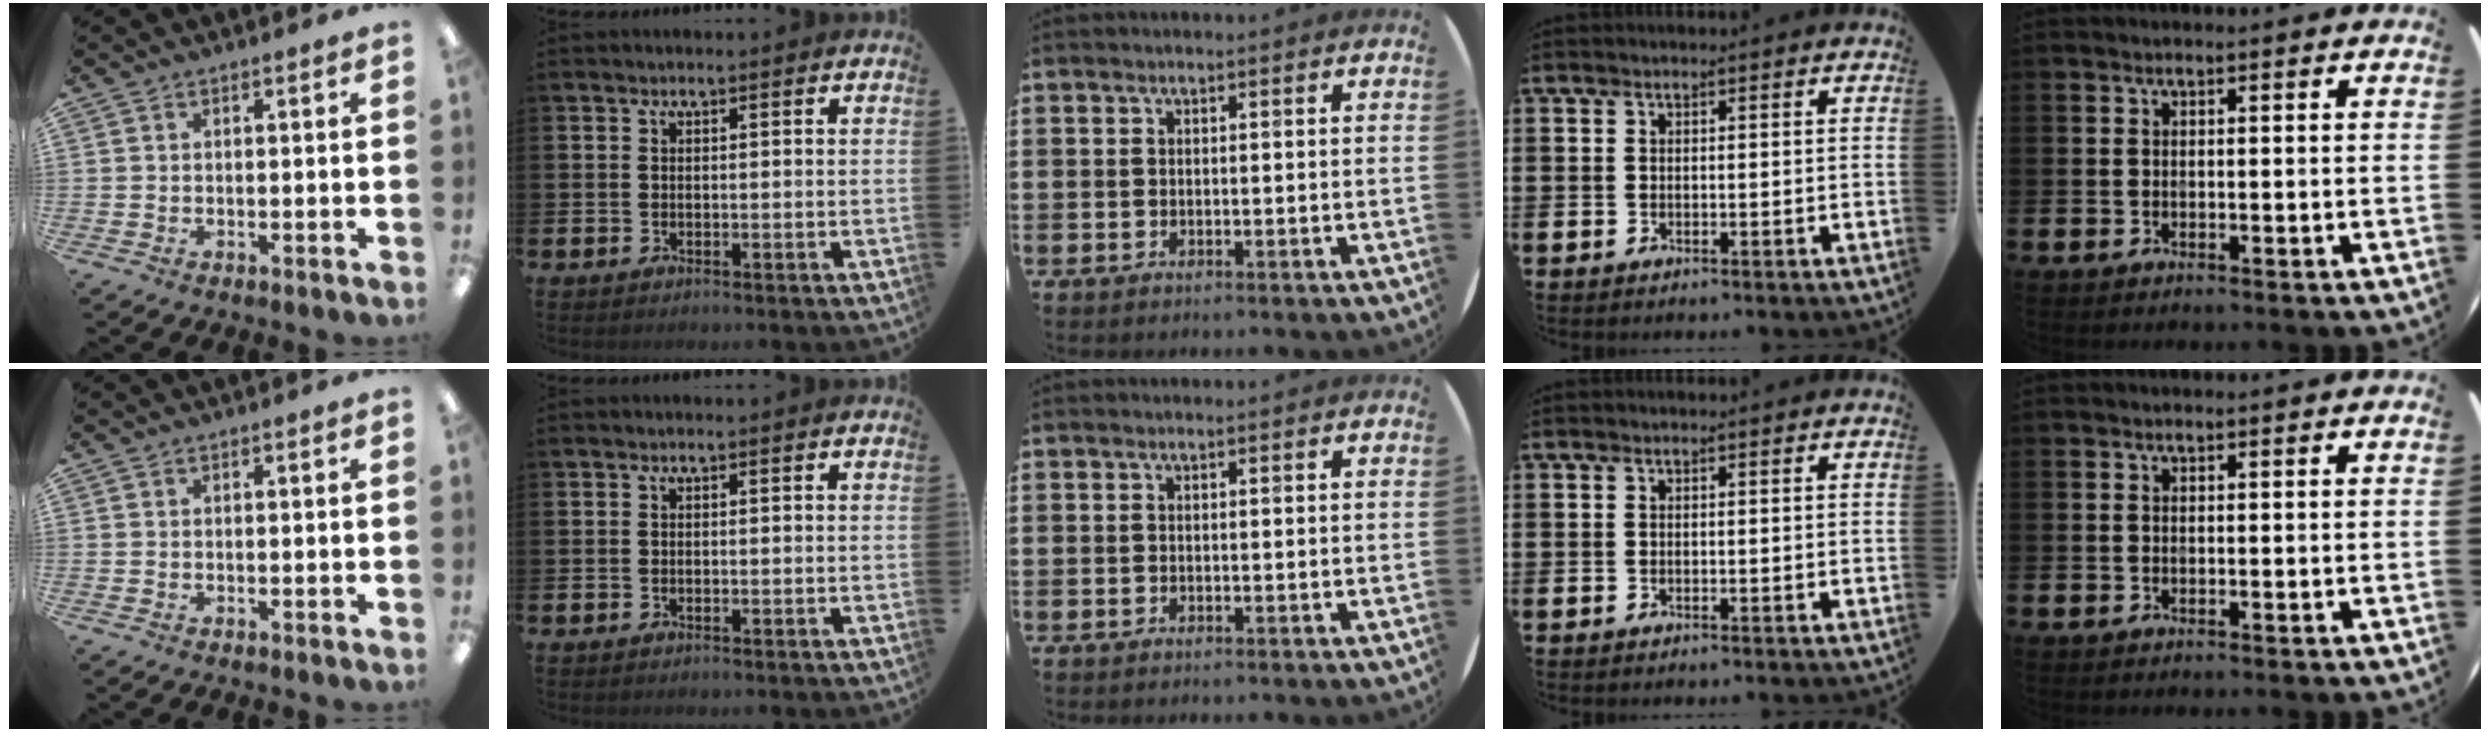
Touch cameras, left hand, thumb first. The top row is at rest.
{}